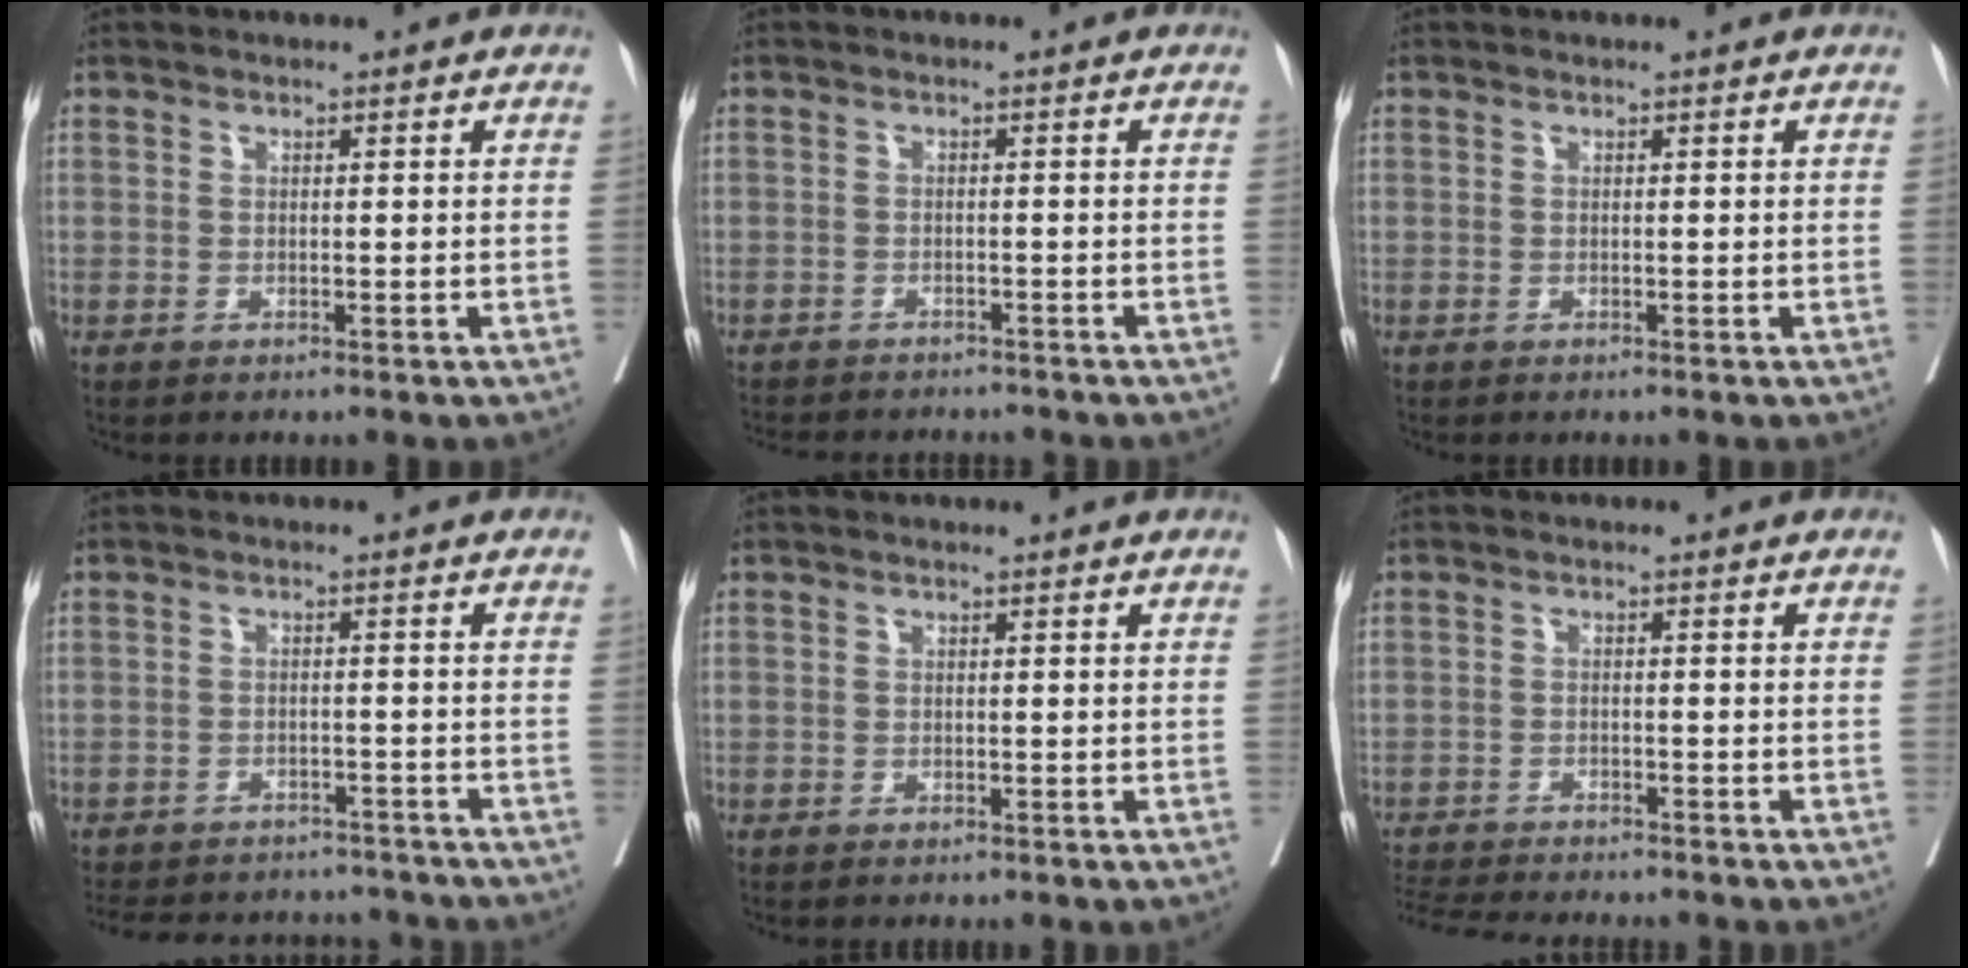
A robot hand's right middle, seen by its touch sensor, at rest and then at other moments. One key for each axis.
{"total": 9.4, "fx": -8.7, "fy": 2.3, "fz": 2.7, "tx": -0.046, "ty": -0.004, "tz": -0.111}
{"total": 0.0}
{"total": 16.0, "fx": -14.6, "fy": 5.1, "fz": 4.2, "tx": -0.105, "ty": 0.008, "tz": -0.188}
{"total": 0.7, "fx": -0.6, "fy": 0.2, "fz": 0.2, "tx": -0.007, "ty": -0.002, "tz": -0.011}
{"total": 10.5, "fx": -9.8, "fy": 1.2, "fz": 3.8, "tx": -0.061, "ty": -0.010, "tz": -0.146}